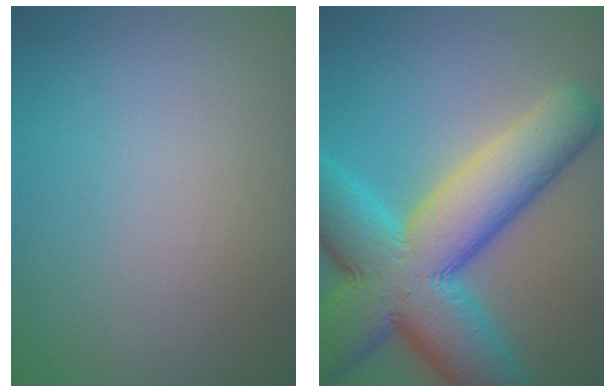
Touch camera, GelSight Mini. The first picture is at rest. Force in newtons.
{"total": 13.9, "press": 13.9, "slide": 0.3}